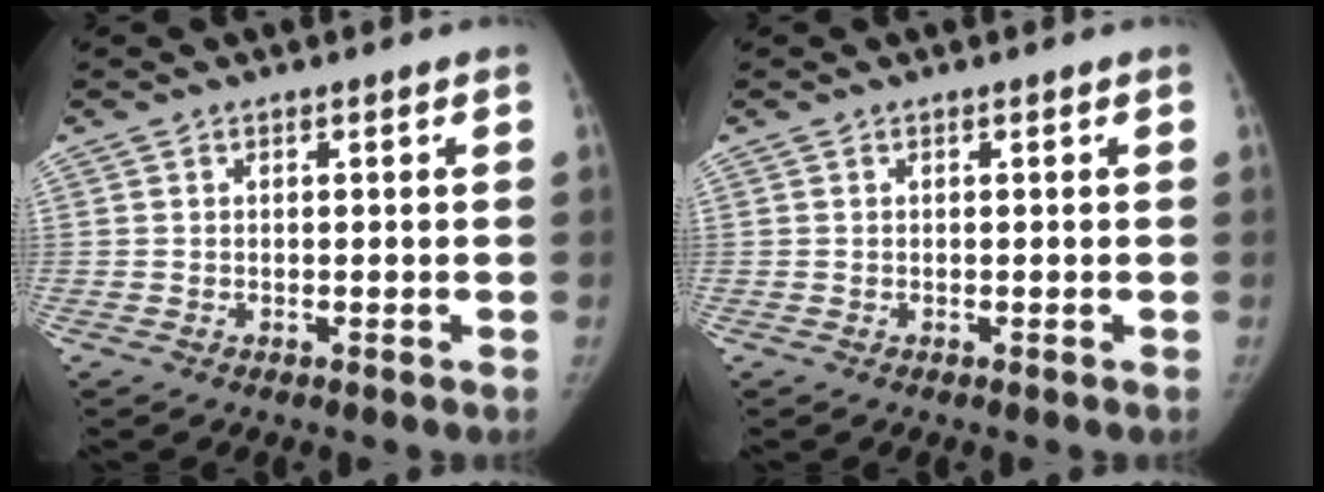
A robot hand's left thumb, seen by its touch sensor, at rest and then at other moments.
{"total": 0.0}